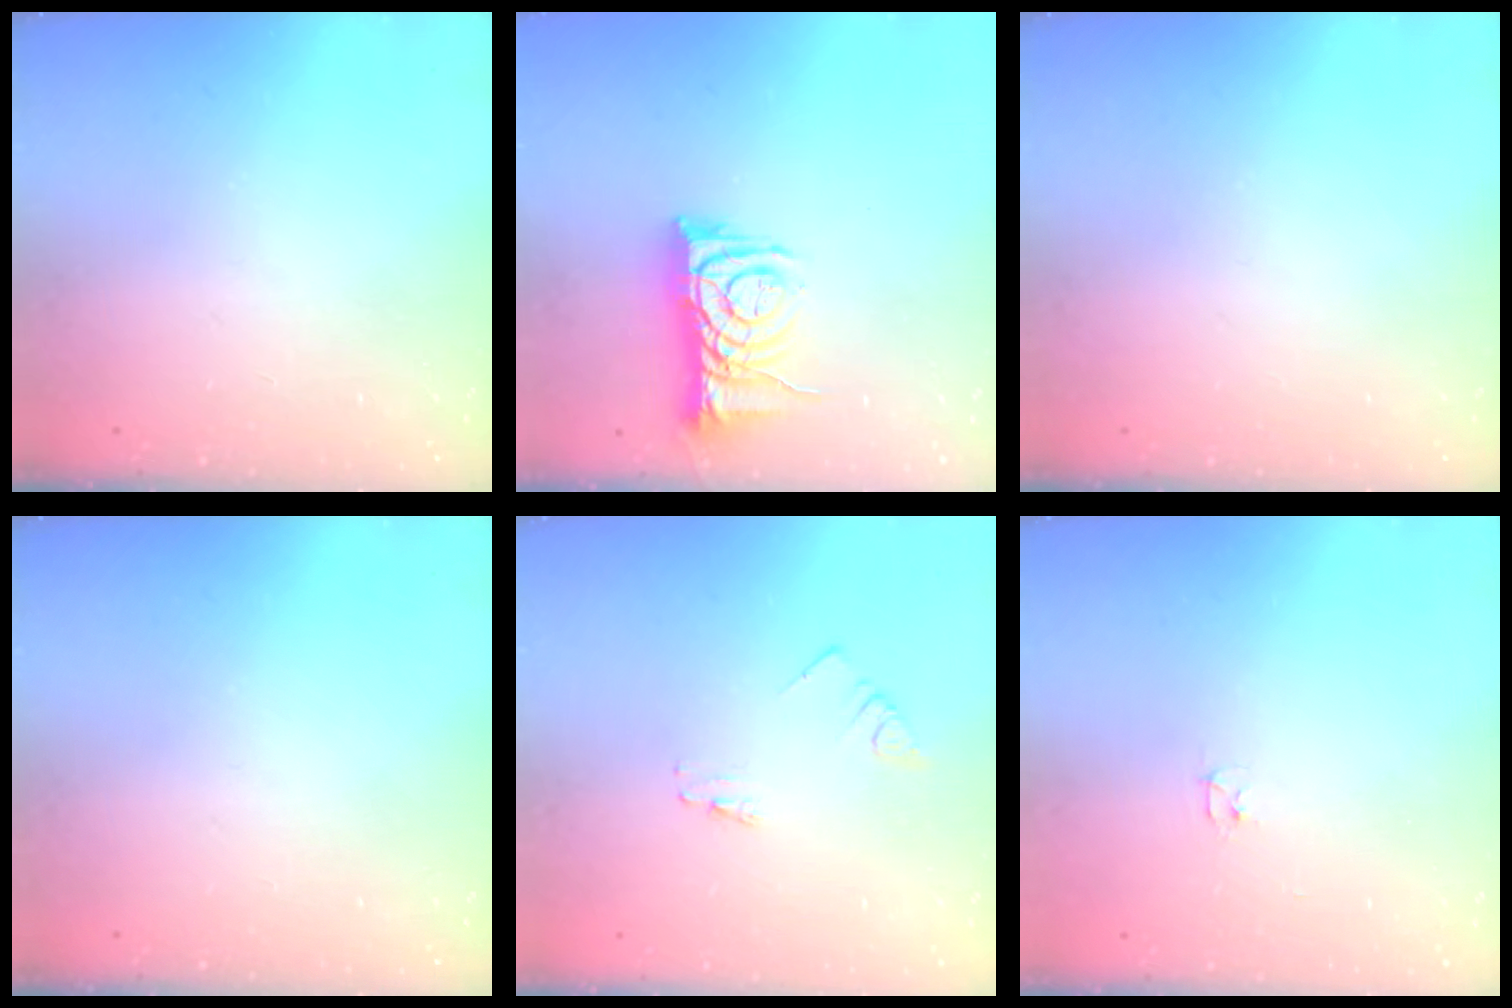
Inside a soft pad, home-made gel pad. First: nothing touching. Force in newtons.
{"total": 7.9, "press": 7.9, "slide": 1.0}
{"total": 0.0}
{"total": 0.0}
{"total": 0.7, "press": 0.7, "slide": 0.1}
{"total": 2.4, "press": 2.3, "slide": 0.4}